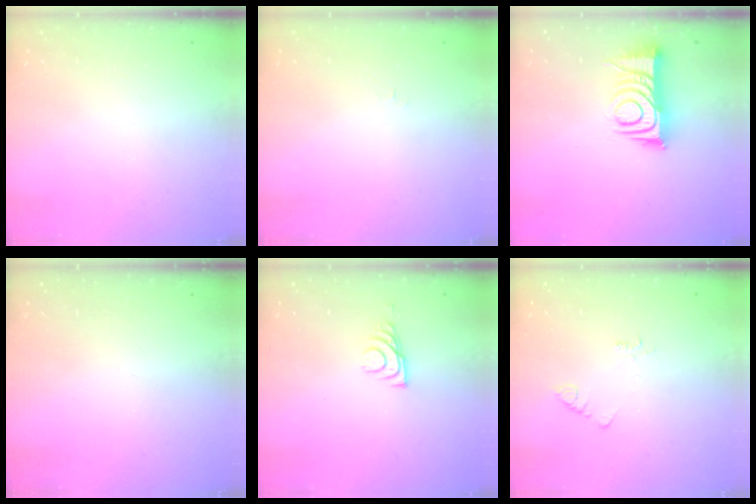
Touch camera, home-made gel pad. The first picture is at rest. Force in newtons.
{"total": 3.1, "press": 3.1, "slide": 0.5}
{"total": 10.9, "press": 10.9, "slide": 0.2}
{"total": 1.8, "press": 1.8, "slide": 0.4}
{"total": 6.9, "press": 6.8, "slide": 0.8}
{"total": 1.9, "press": 1.9, "slide": 0.3}